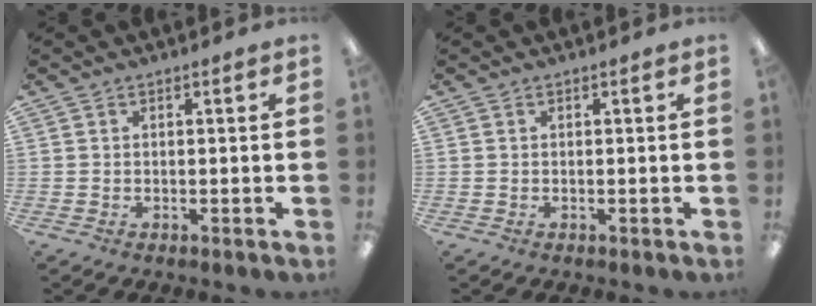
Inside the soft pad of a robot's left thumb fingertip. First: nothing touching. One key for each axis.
{"total": 0.0}